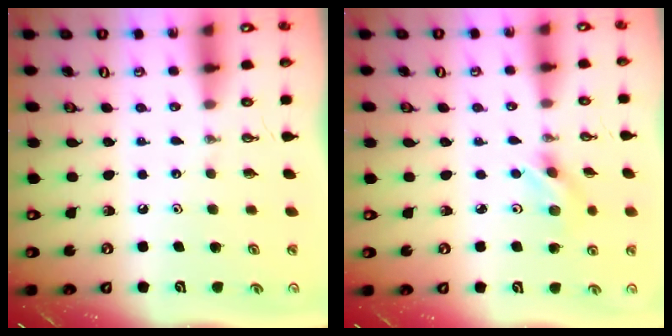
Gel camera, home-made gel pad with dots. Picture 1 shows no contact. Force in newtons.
{"total": 2.7, "press": 2.7, "slide": 0.3}